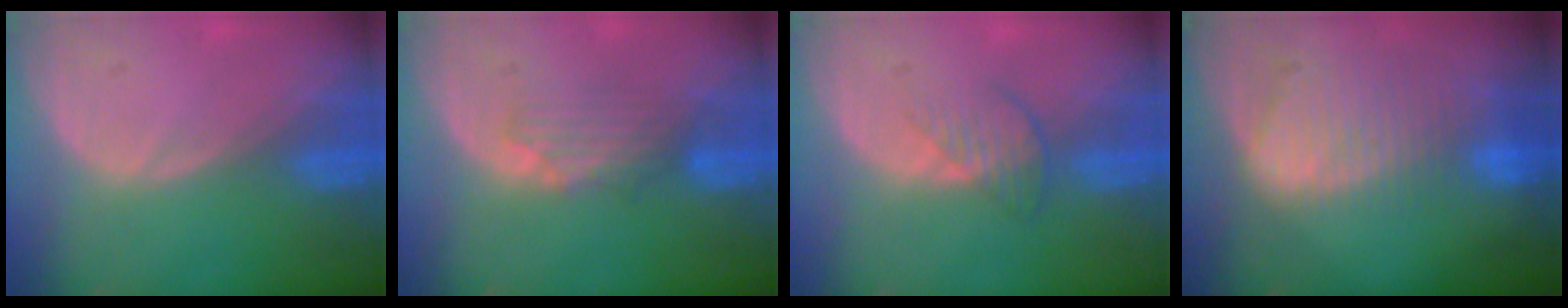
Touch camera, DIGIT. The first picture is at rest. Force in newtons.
{"total": 4.0, "press": 3.6, "slide": 1.5}
{"total": 3.7, "press": 3.2, "slide": 1.8}
{"total": 9.1, "press": 8.0, "slide": 4.4}